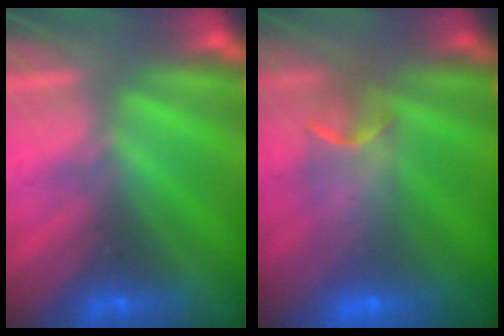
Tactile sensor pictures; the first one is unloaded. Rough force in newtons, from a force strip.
{"total": 6.2}